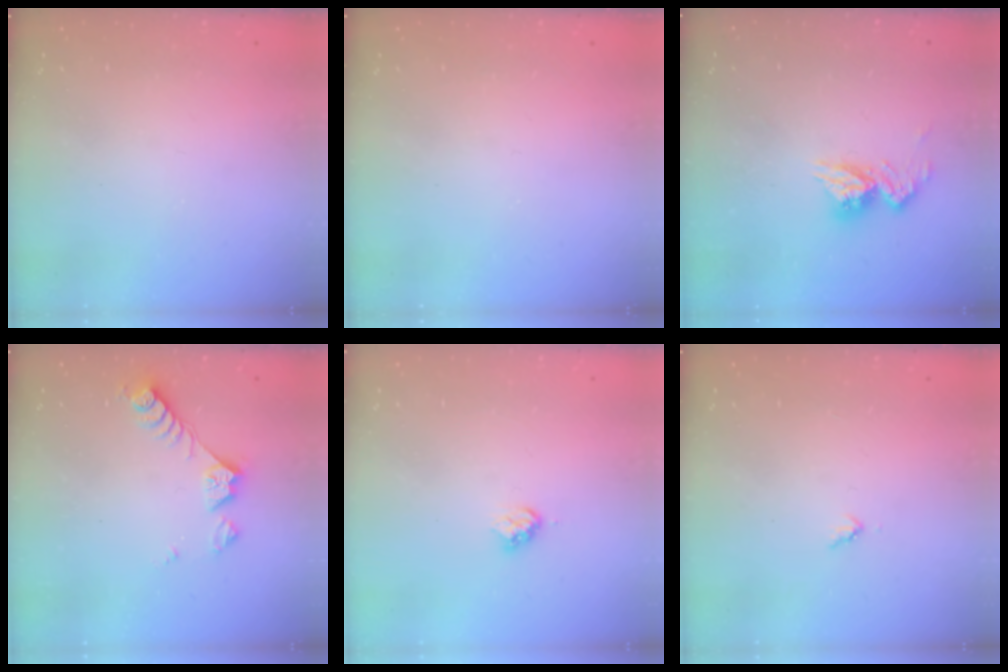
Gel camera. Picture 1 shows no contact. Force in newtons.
{"total": 0.0}
{"total": 10.7, "press": 10.7, "slide": 1.0}
{"total": 8.5, "press": 8.5, "slide": 0.5}
{"total": 3.2, "press": 3.2, "slide": 0.4}
{"total": 3.0, "press": 3.0, "slide": 0.3}